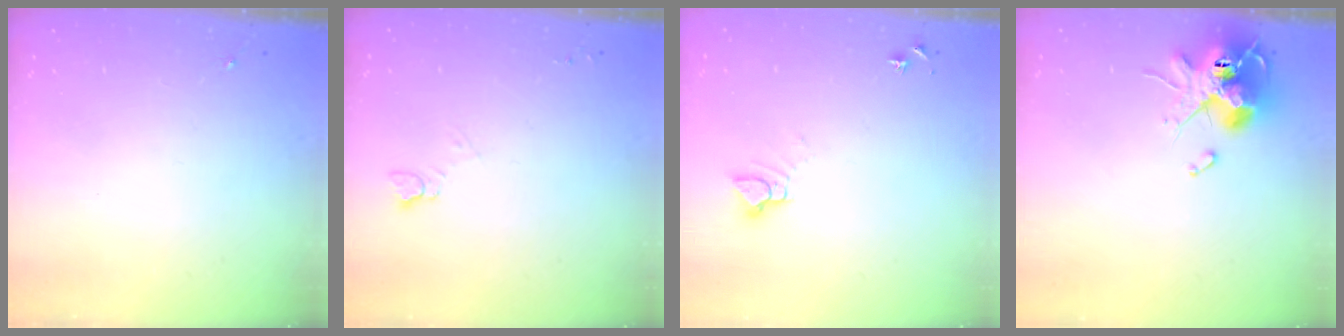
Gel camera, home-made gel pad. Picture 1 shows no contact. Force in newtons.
{"total": 3.8, "press": 3.8, "slide": 0.3}
{"total": 4.2, "press": 4.2, "slide": 0.3}
{"total": 13.9, "press": 13.8, "slide": 1.3}